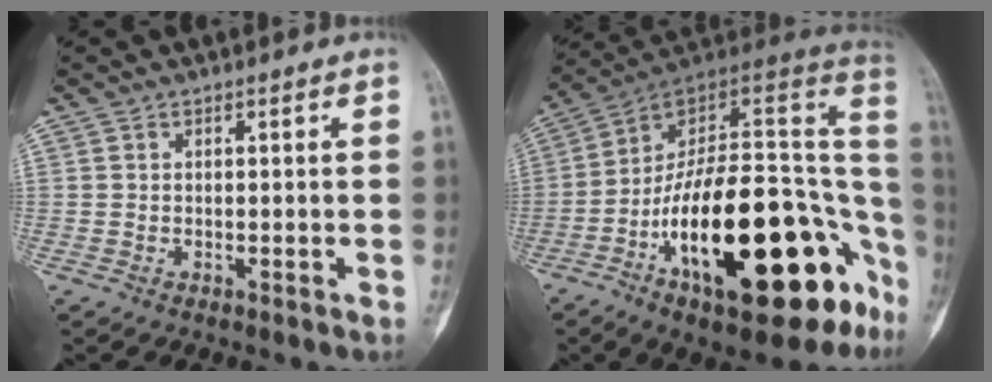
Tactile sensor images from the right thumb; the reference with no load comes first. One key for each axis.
{"total": 32.0, "fx": -11.3, "fy": 13.3, "fz": 26.8, "tx": -0.315, "ty": 0.072, "tz": -0.172}